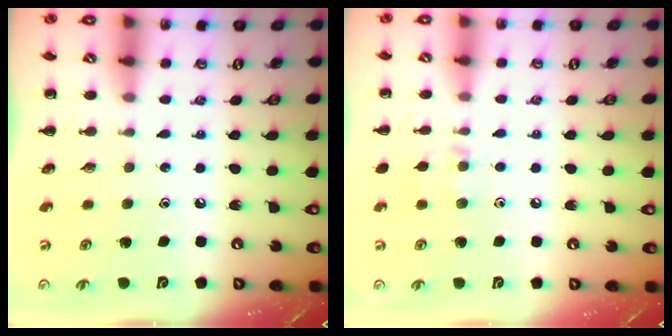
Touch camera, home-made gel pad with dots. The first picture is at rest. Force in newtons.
{"total": 6.2, "press": 6.0, "slide": 1.5}